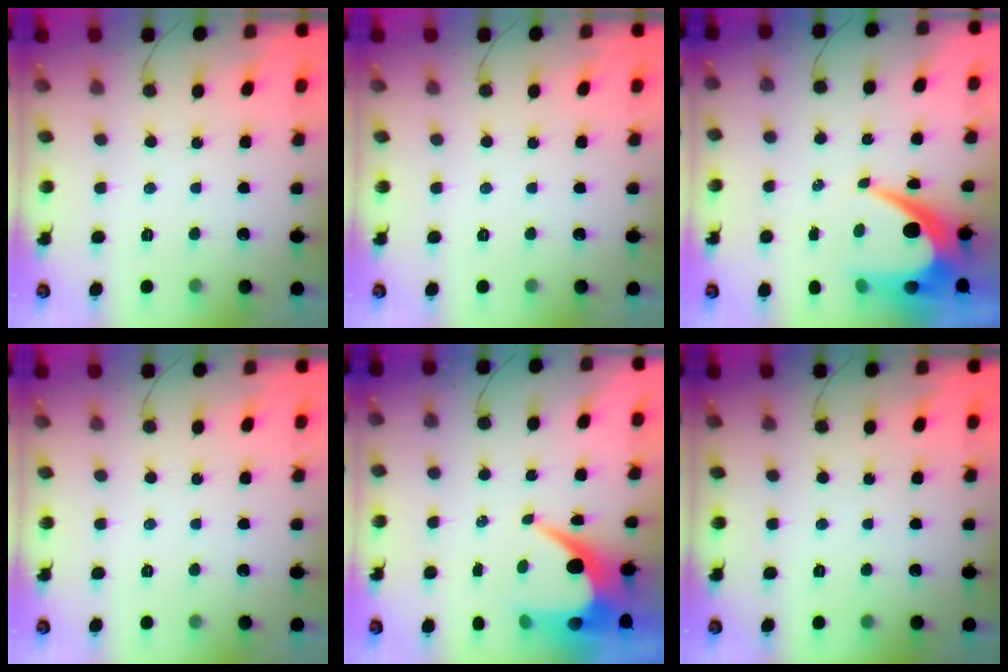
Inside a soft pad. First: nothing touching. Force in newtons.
{"total": 0.0}
{"total": 11.2, "press": 11.1, "slide": 0.9}
{"total": 0.0}
{"total": 9.9, "press": 9.8, "slide": 0.9}
{"total": 0.0}